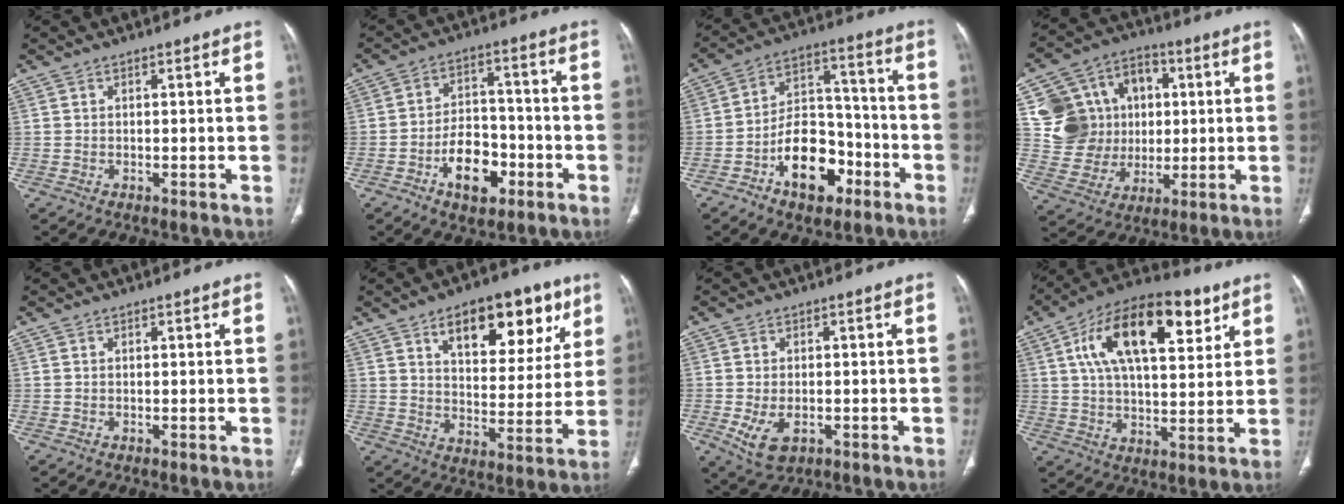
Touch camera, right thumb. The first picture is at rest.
{"total": 10.7, "force": [-4.7, 6.5, 7.1], "torque": [-0.089, 0.037, -0.075]}
{"total": 14.6, "force": [-6.8, 8.9, 9.3], "torque": [-0.115, 0.058, -0.112]}
{"total": 16.7, "force": [3.4, 14.5, 7.6], "torque": [-0.089, 0.019, 0.075]}
{"total": 0.0}
{"total": 18.7, "force": [9.7, 9.4, 12.9], "torque": [-0.129, -0.032, 0.146]}
{"total": 6.2, "force": [-1.7, 3.7, 4.6], "torque": [-0.088, -0.003, -0.018]}
{"total": 21.5, "force": [8.8, 9.9, 16.9], "torque": [-0.261, -0.003, 0.142]}